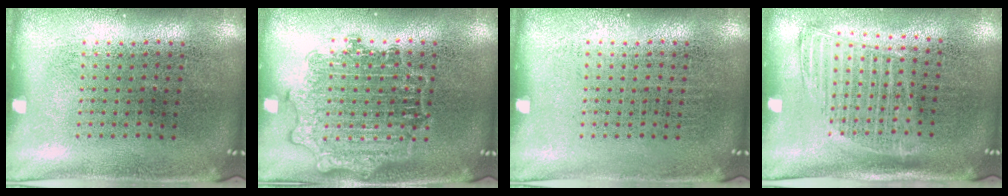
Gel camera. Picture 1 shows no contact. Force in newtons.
{"total": 3.0, "press": 3.0, "slide": 0.4}
{"total": 0.0}
{"total": 1.4, "press": 1.2, "slide": 0.6}